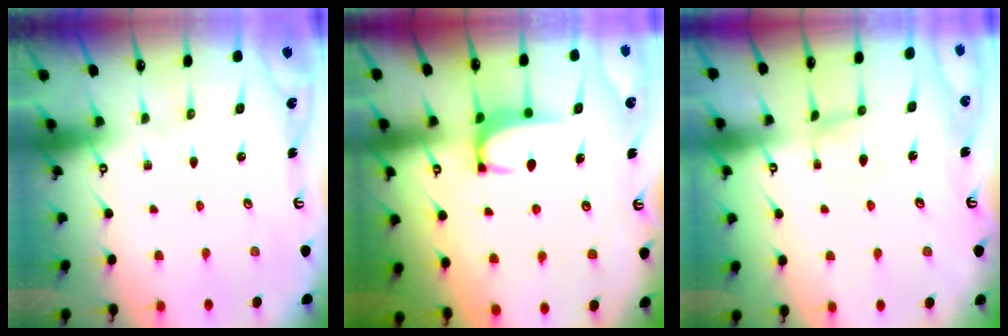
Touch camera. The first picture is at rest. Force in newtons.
{"total": 1.9, "press": 1.9, "slide": 0.5}
{"total": 1.5, "press": 1.3, "slide": 0.8}